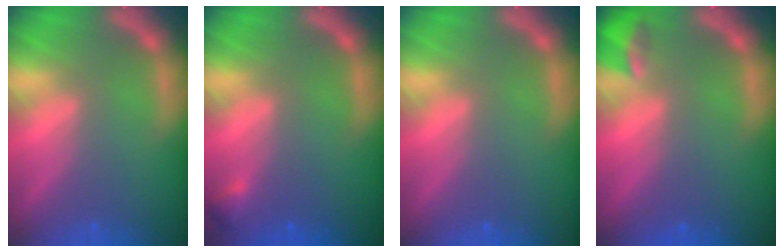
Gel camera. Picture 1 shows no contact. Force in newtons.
{"total": 0.9}
{"total": 0.0}
{"total": 2.4}